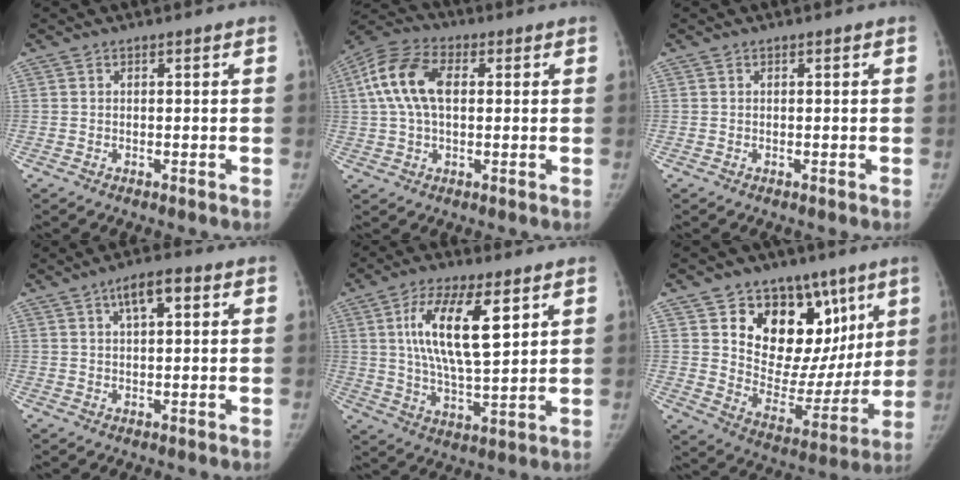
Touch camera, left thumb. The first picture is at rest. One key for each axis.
{"total": 12.3, "fx": 2.1, "fy": 7.4, "fz": 9.6, "tx": -0.198, "ty": 0.026, "tz": 0.033}
{"total": 0.0}
{"total": 5.5, "fx": 2.1, "fy": 2.2, "fz": 4.5, "tx": -0.065, "ty": 0.007, "tz": 0.031}
{"total": 14.8, "fx": 5.2, "fy": 5.4, "fz": 12.8, "tx": -0.219, "ty": -0.019, "tz": 0.094}
{"total": 21.8, "fx": 9.3, "fy": 15.2, "fz": 12.5, "tx": -0.111, "ty": -0.027, "tz": 0.152}